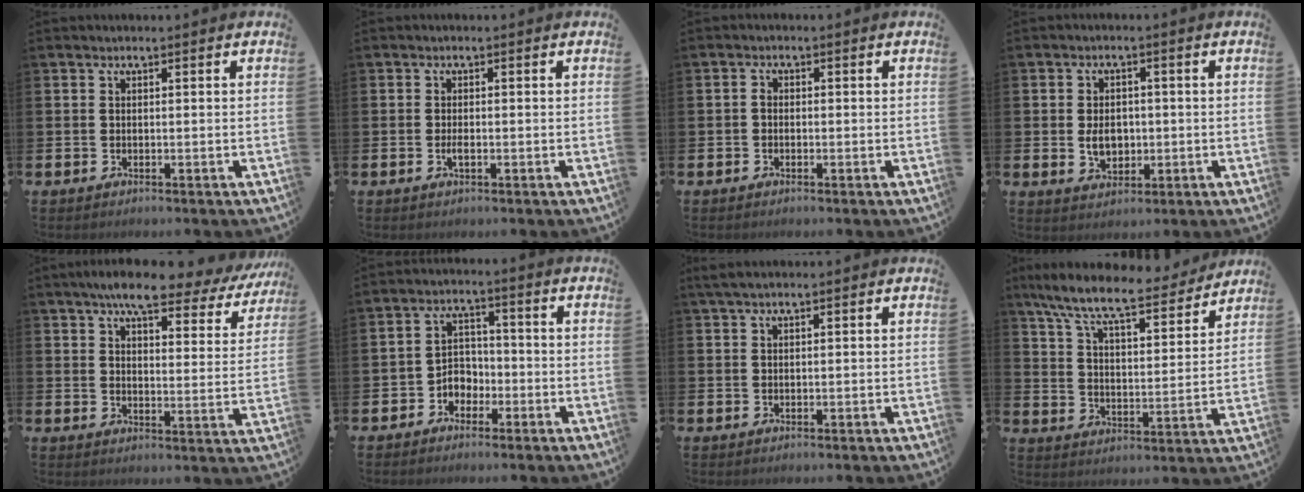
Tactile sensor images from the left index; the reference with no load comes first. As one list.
[{"total": 1.3, "force": [-0.4, 0.5, 1.2], "torque": [-0.029, 0.003, -0.005]}, {"total": 1.2, "force": [-0.5, 0.8, 0.7], "torque": [-0.014, 0.005, -0.011]}, {"total": 4.0, "force": [-0.2, 2.9, 2.7], "torque": [-0.041, 0.003, -0.009]}, {"total": 5.7, "force": [5.5, 0.8, 1.1], "torque": [-0.036, -0.049, 0.087]}, {"total": 3.2, "force": [-1.7, 2.5, 0.8], "torque": [-0.034, 0.003, -0.041]}, {"total": 1.4, "force": [1.0, 0.2, 0.9], "torque": [-0.024, 0.006, 0.018]}, {"total": 9.7, "force": [8.4, 1.7, 4.4], "torque": [-0.120, -0.052, 0.144]}]